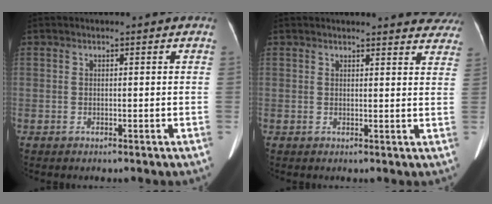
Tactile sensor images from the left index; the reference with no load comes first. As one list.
[{"total": 16.7, "force": [15.9, 3.3, 3.8], "torque": [-0.031, -0.031, 0.162]}]